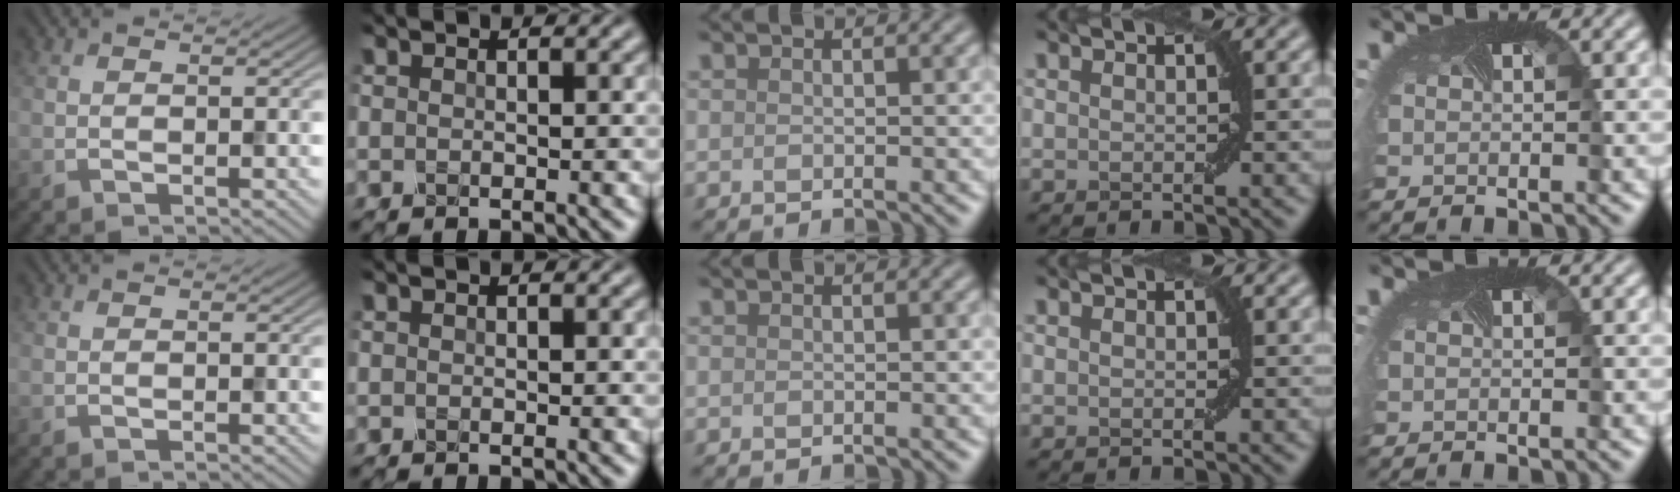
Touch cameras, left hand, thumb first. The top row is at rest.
{}